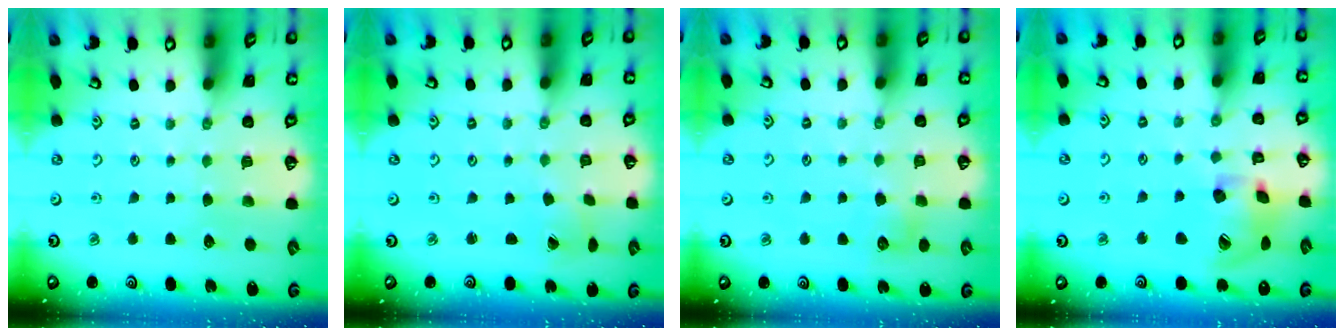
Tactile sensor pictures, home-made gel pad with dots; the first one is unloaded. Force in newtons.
{"total": 1.0, "press": 1.0, "slide": 0.1}
{"total": 6.3, "press": 6.3, "slide": 0.9}
{"total": 14.6, "press": 14.6, "slide": 0.6}